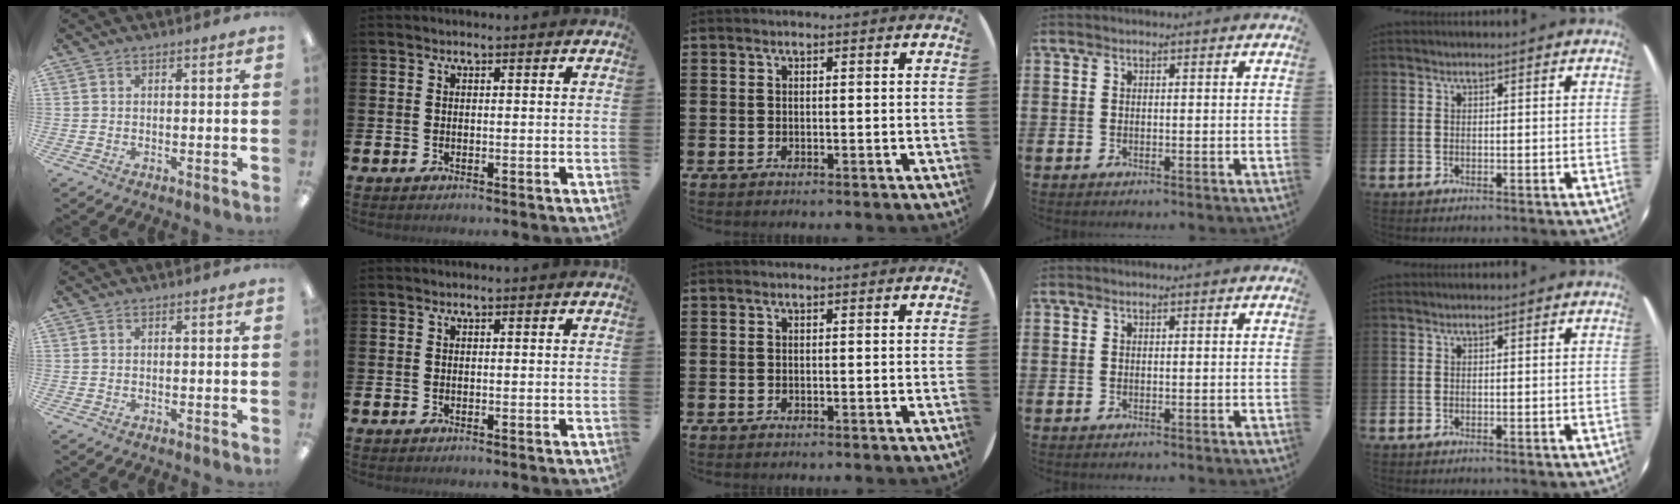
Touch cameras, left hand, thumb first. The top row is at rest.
{}